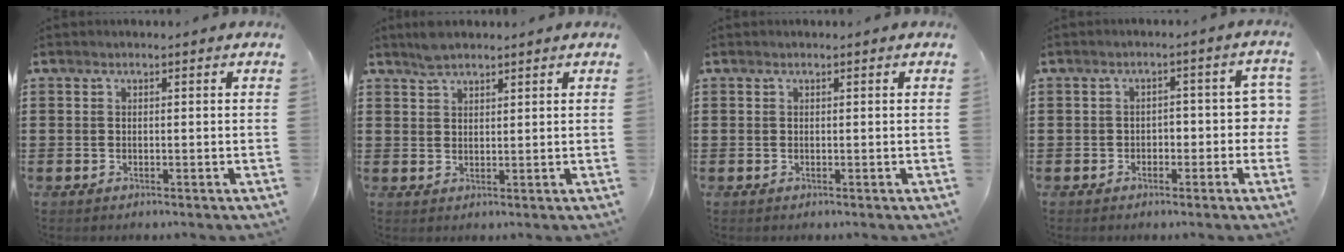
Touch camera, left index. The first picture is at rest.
{"total": 2.7, "force": [2.5, 0.8, 0.9], "torque": [-0.022, 0.003, 0.048]}
{"total": 0.0}
{"total": 3.6, "force": [-1.0, 2.4, 2.5], "torque": [-0.052, 0.011, -0.026]}